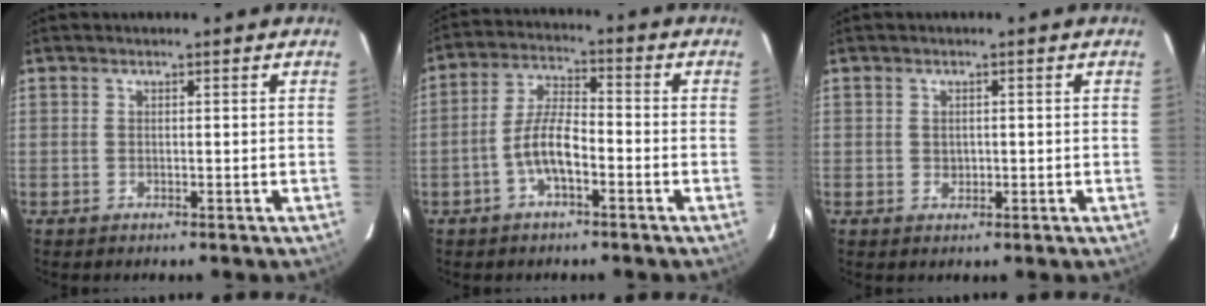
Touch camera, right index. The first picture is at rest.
{"total": 7.0, "force": [-3.0, 2.3, 5.9], "torque": [-0.126, 0.013, -0.056]}
{"total": 1.3, "force": [0.1, 1.2, 0.5], "torque": [-0.004, 0.002, 0.002]}